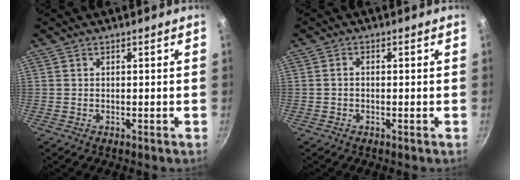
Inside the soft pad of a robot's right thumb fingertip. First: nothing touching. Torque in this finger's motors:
{"motor_torque": [0.04, -0.15, -0.62, 0.01, 0.02]}